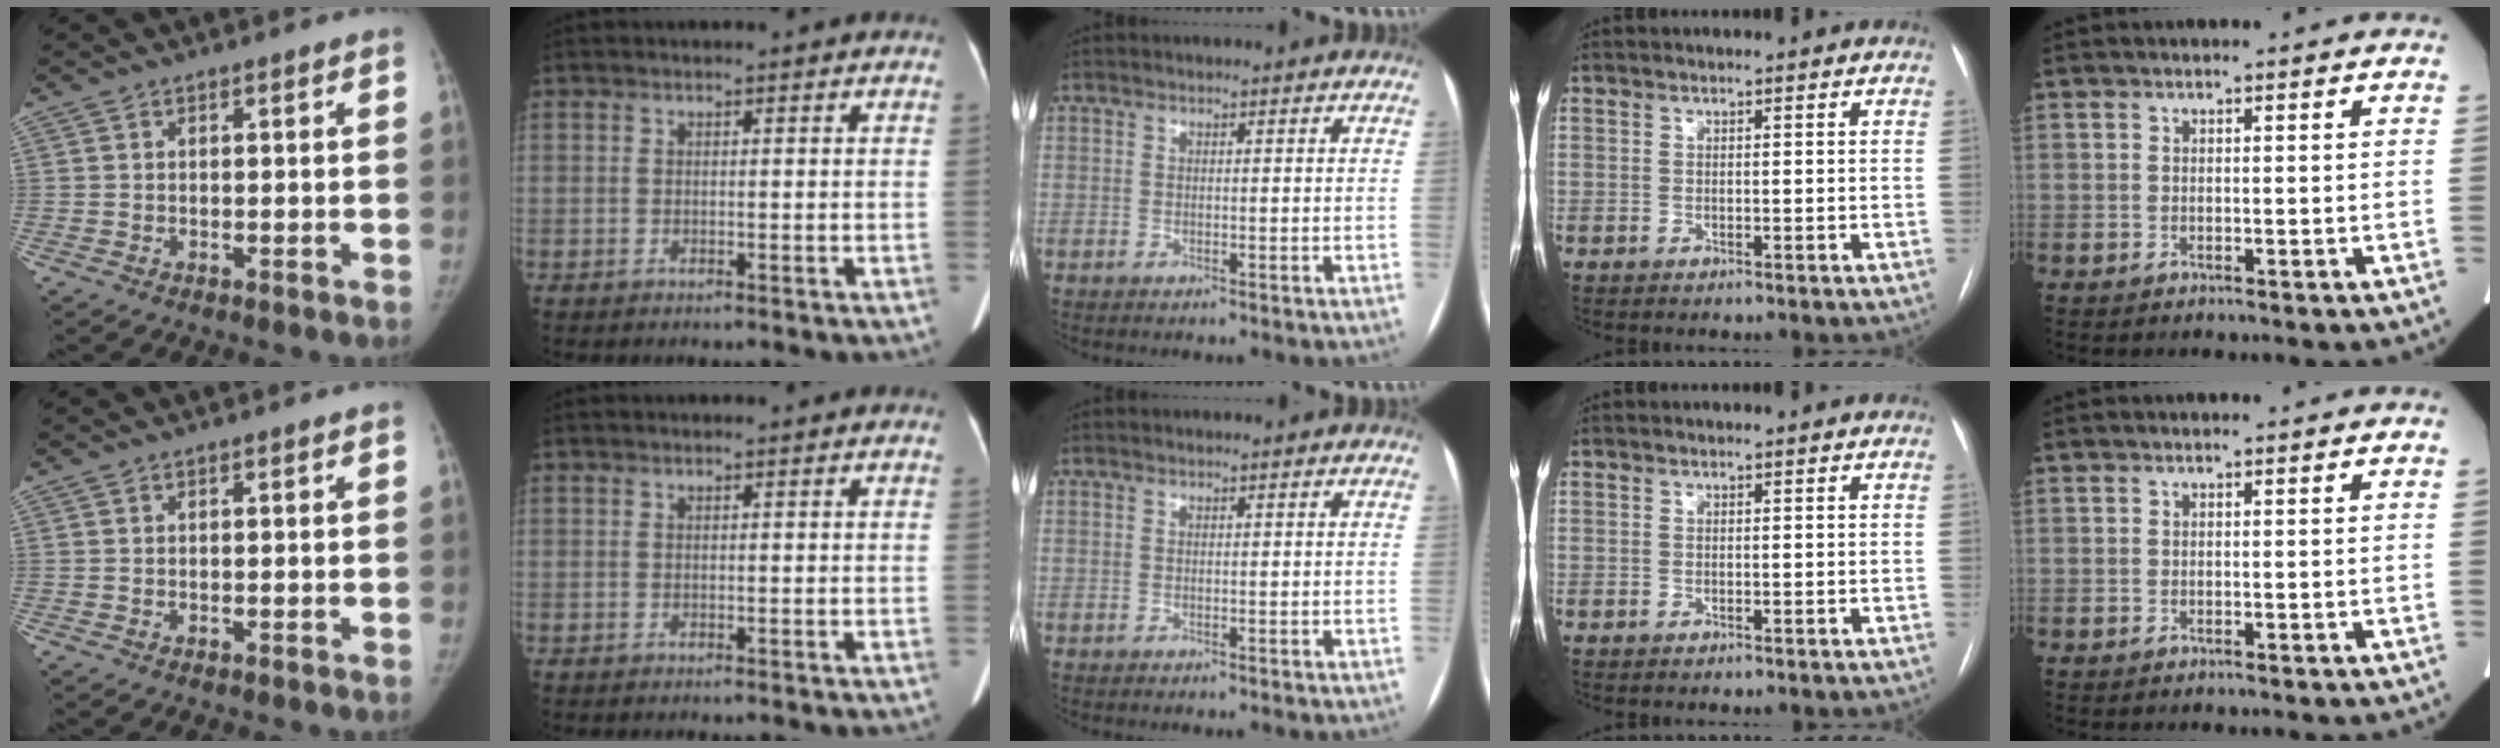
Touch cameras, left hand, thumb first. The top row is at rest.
{}